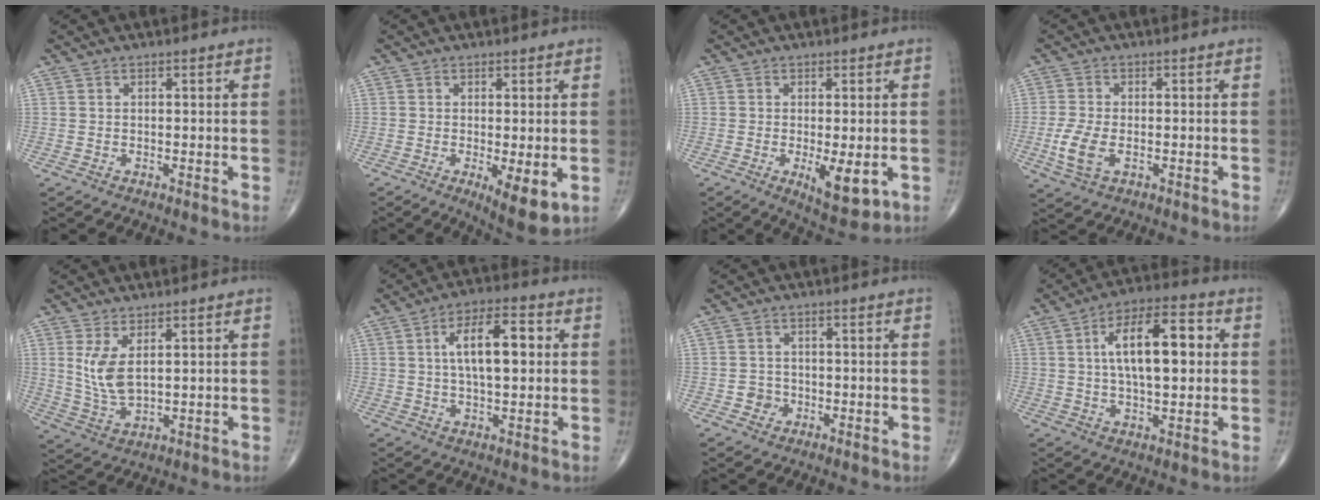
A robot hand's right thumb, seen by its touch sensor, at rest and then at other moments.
{"total": 6.8, "force": [-1.6, 2.1, 6.3], "torque": [-0.092, -0.021, -0.020]}
{"total": 7.2, "force": [-1.8, 2.5, 6.5], "torque": [-0.094, -0.019, -0.020]}
{"total": 5.8, "force": [-1.5, 3.1, 4.7], "torque": [-0.109, -0.003, -0.028]}
{"total": 6.8, "force": [2.1, 3.0, 5.7], "torque": [-0.117, -0.019, 0.056]}
{"total": 11.3, "force": [1.8, 4.8, 10.0], "torque": [-0.158, 0.013, 0.027]}
{"total": 2.6, "force": [-0.9, 2.4, 0.6], "torque": [0.006, 0.009, -0.016]}
{"total": 14.9, "force": [2.3, 6.4, 13.2], "torque": [-0.205, 0.017, 0.034]}